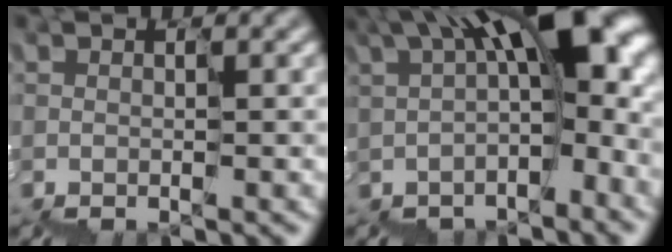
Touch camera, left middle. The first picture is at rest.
{"total": 11.2, "force": [1.7, 4.5, 10.1], "torque": [-0.152, 0.030, 0.038]}